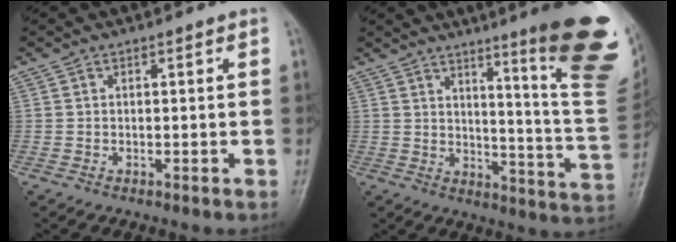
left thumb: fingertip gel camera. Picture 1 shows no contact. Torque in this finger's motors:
{"motor_torque": [2.81, 1.32, 1.36, -1.41, 0.34]}